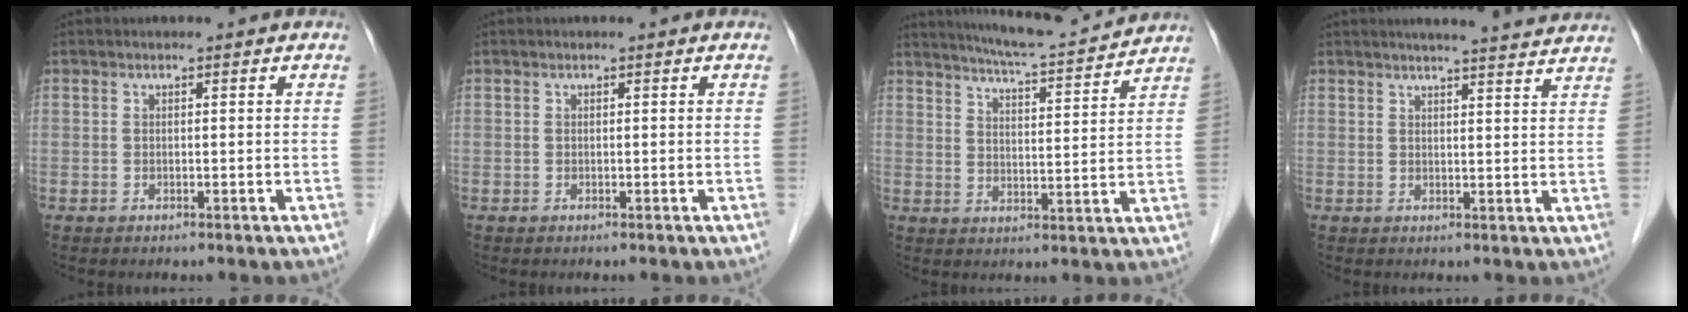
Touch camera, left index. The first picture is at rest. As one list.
[{"total": 0.0}, {"total": 12.7, "force": [12.0, 0.5, 4.1], "torque": [-0.067, 0.005, 0.171]}, {"total": 10.7, "force": [9.9, 0.4, 4.0], "torque": [-0.050, 0.002, 0.112]}]